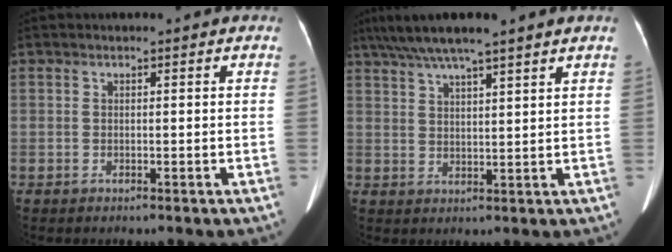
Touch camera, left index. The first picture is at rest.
{"total": 8.6, "force": [6.9, -0.2, 5.1], "torque": [-0.093, 0.032, 0.113]}